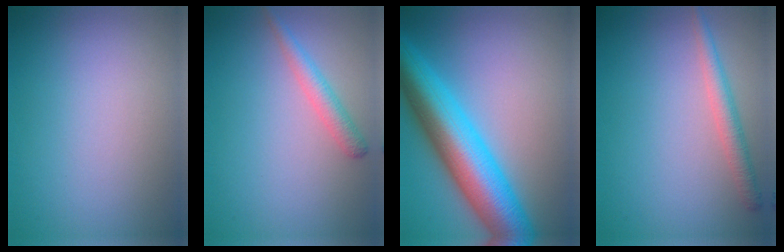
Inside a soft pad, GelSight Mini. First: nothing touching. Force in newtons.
{"total": 2.0, "press": 2.0, "slide": 0.1}
{"total": 10.6, "press": 10.6, "slide": 0.3}
{"total": 2.3, "press": 2.3, "slide": 0.1}